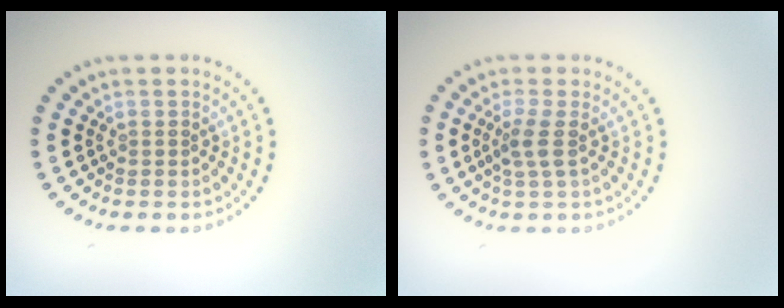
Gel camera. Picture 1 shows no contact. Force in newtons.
{"total": 2.0, "press": 1.5, "slide": 1.3}